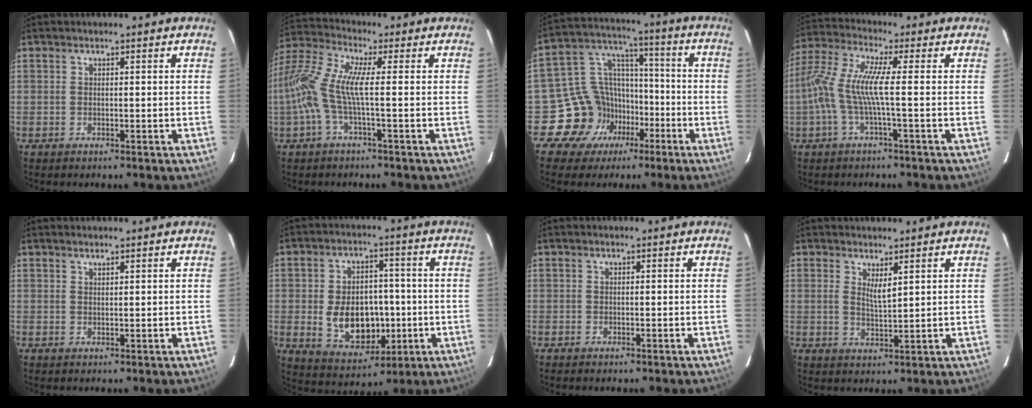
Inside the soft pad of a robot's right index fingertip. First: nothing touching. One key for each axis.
{"total": 10.8, "fx": -1.8, "fy": 1.2, "fz": 10.6, "tx": -0.215, "ty": 0.002, "tz": -0.045}
{"total": 12.4, "fx": -6.5, "fy": 10.5, "fz": 1.2, "tx": -0.030, "ty": 0.062, "tz": -0.104}
{"total": 7.0, "fx": -1.5, "fy": -0.4, "fz": 6.8, "tx": -0.152, "ty": 0.001, "tz": -0.023}
{"total": 0.9, "fx": 0.9, "fy": 0.2, "fz": 0.3, "tx": -0.007, "ty": 0.001, "tz": 0.015}
{"total": 12.6, "fx": -1.8, "fy": 8.6, "fz": 9.0, "tx": -0.182, "ty": 0.002, "tz": -0.006}
{"total": 0.0}
{"total": 2.9, "fx": 1.6, "fy": 0.6, "fz": 2.3, "tx": -0.041, "ty": -0.007, "tz": 0.029}